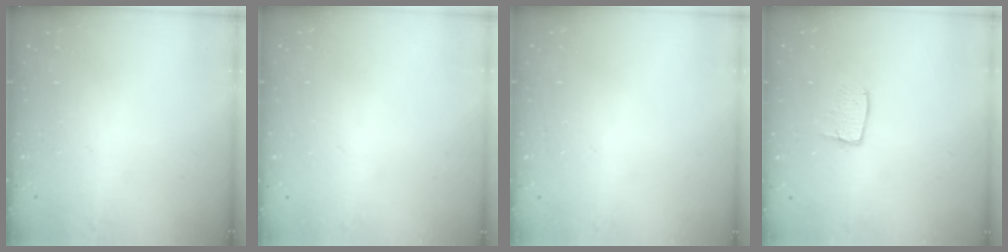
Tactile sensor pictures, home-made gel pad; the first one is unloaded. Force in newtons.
{"total": 0.0}
{"total": 0.0}
{"total": 4.2, "press": 4.2, "slide": 0.3}